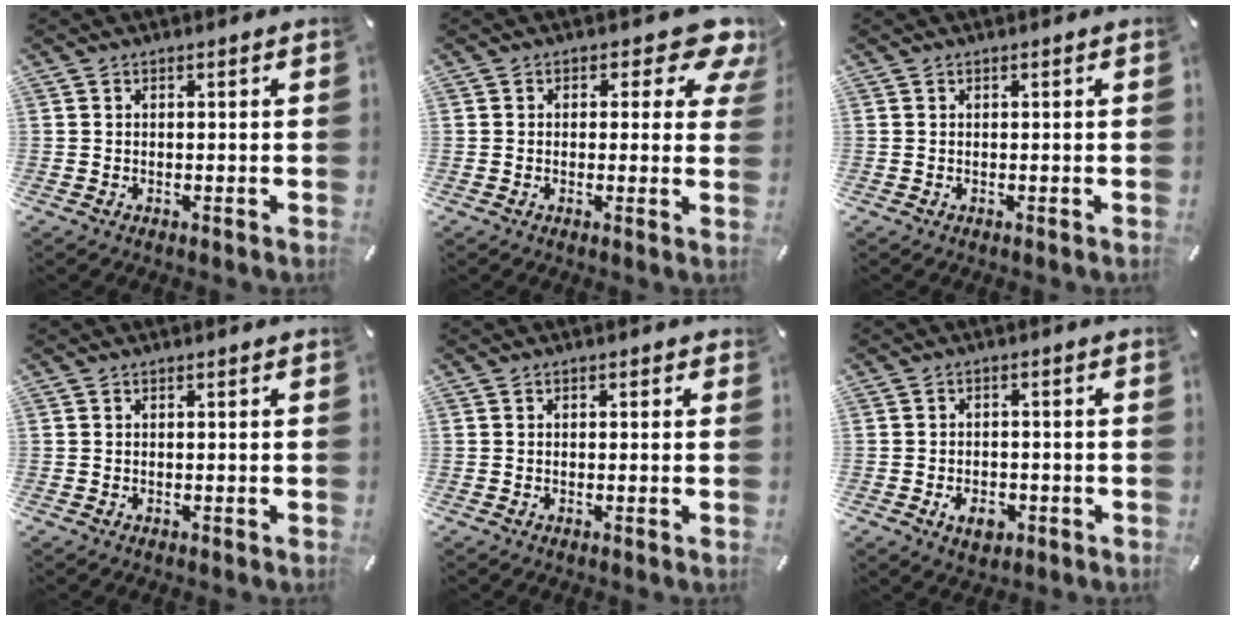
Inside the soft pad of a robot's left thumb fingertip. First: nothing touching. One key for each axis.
{"total": 8.5, "fx": 4.2, "fy": 4.2, "fz": 6.1, "tx": -0.060, "ty": -0.027, "tz": 0.064}
{"total": 0.0}
{"total": 0.0}
{"total": 0.7, "fx": -0.1, "fy": 0.6, "fz": 0.4, "tx": -0.007, "ty": 0.004, "tz": -0.003}
{"total": 4.9, "fx": -2.0, "fy": 3.3, "fz": 2.9, "tx": -0.052, "ty": 0.003, "tz": -0.039}